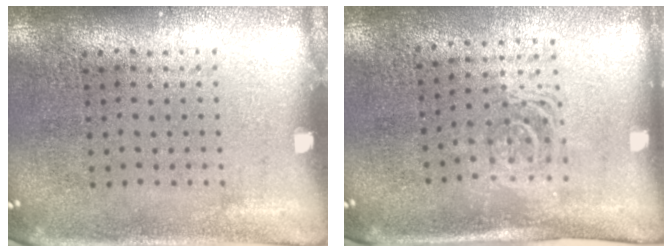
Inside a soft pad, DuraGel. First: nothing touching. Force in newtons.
{"total": 1.7, "press": 1.3, "slide": 1.1}